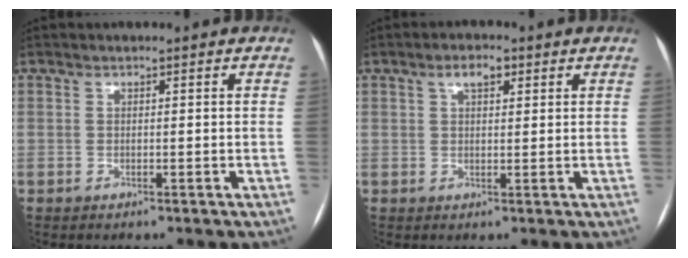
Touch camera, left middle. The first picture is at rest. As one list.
[{"total": 3.1, "force": [1.6, 1.3, 2.2], "torque": [-0.042, 0.011, 0.028]}]